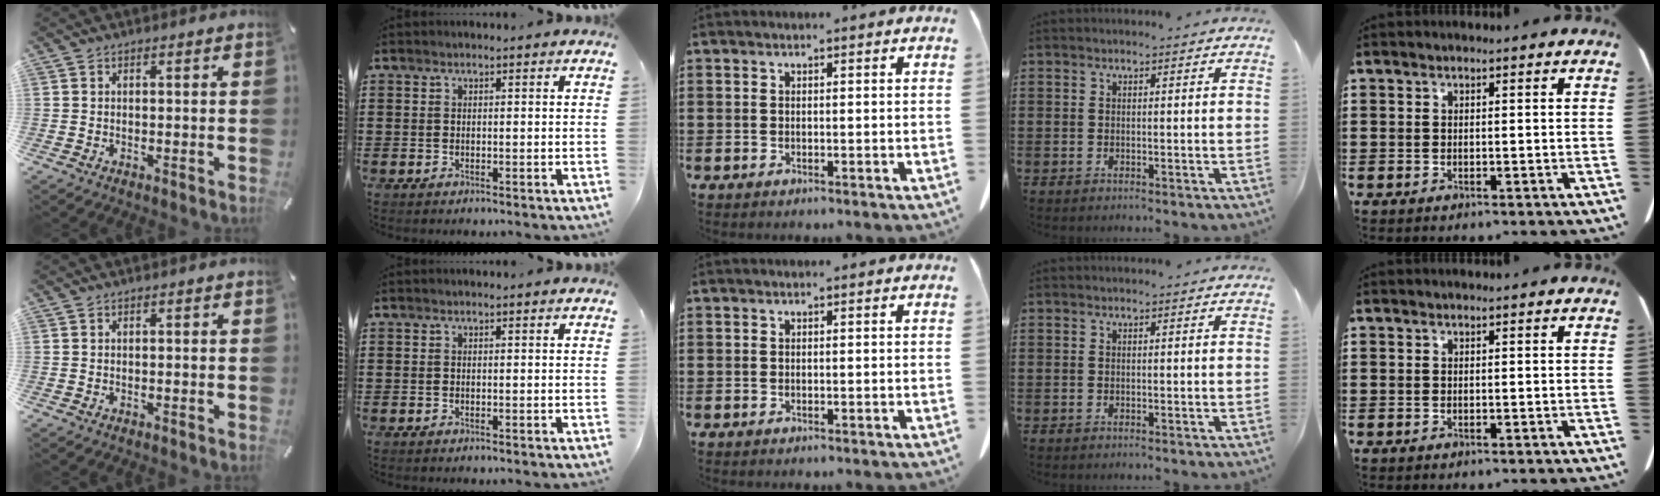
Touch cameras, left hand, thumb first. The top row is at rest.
{}